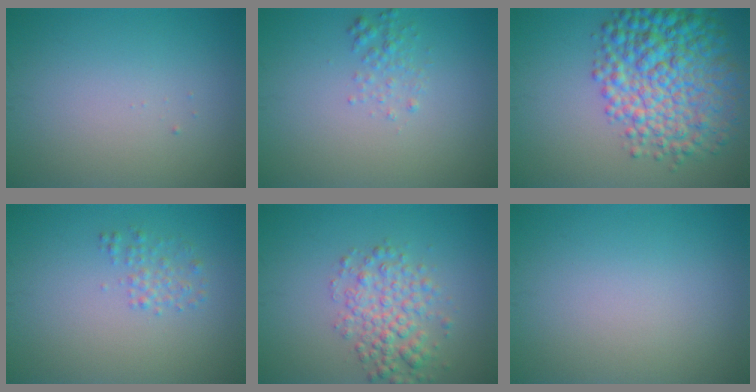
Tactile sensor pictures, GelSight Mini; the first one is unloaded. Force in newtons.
{"total": 1.4, "press": 1.4, "slide": 0.1}
{"total": 9.4, "press": 9.4, "slide": 0.2}
{"total": 1.5, "press": 1.5, "slide": 0.1}
{"total": 3.9, "press": 3.9, "slide": 0.1}
{"total": 0.0}